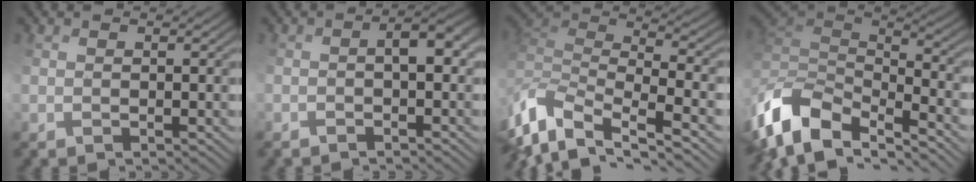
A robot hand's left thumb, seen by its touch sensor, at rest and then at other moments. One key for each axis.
{"total": 4.1, "fx": -1.2, "fy": 1.6, "fz": 3.6, "tx": -0.057, "ty": 0.003, "tz": -0.021}
{"total": 8.7, "fx": -3.6, "fy": 3.6, "fz": 7.1, "tx": -0.171, "ty": 0.006, "tz": -0.067}
{"total": 10.0, "fx": -4.1, "fy": 5.5, "fz": 7.3, "tx": -0.181, "ty": -0.007, "tz": -0.066}